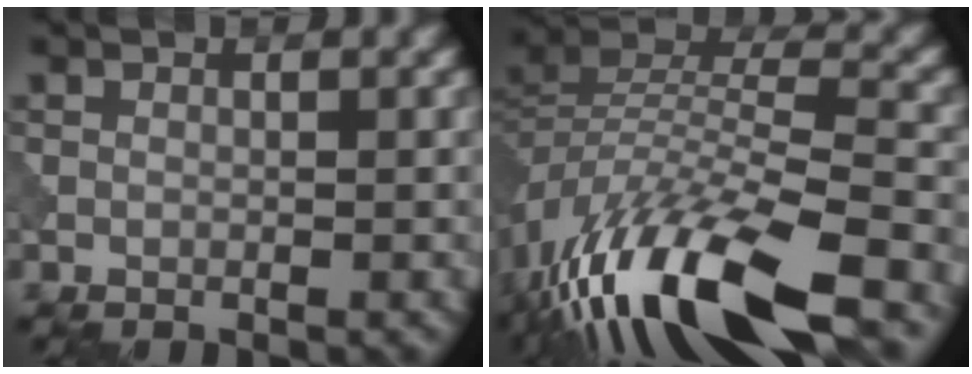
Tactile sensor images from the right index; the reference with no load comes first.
{"total": 14.1, "force": [-9.2, 4.0, 9.8], "torque": [-0.193, 0.006, -0.170]}